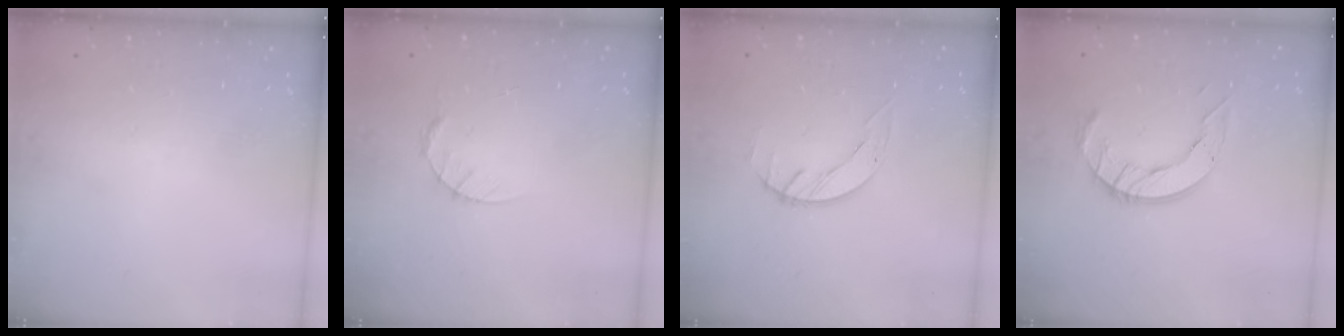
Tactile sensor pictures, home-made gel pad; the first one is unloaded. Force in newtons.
{"total": 3.4, "press": 3.4, "slide": 0.4}
{"total": 2.9, "press": 2.8, "slide": 0.3}
{"total": 9.7, "press": 9.6, "slide": 0.9}